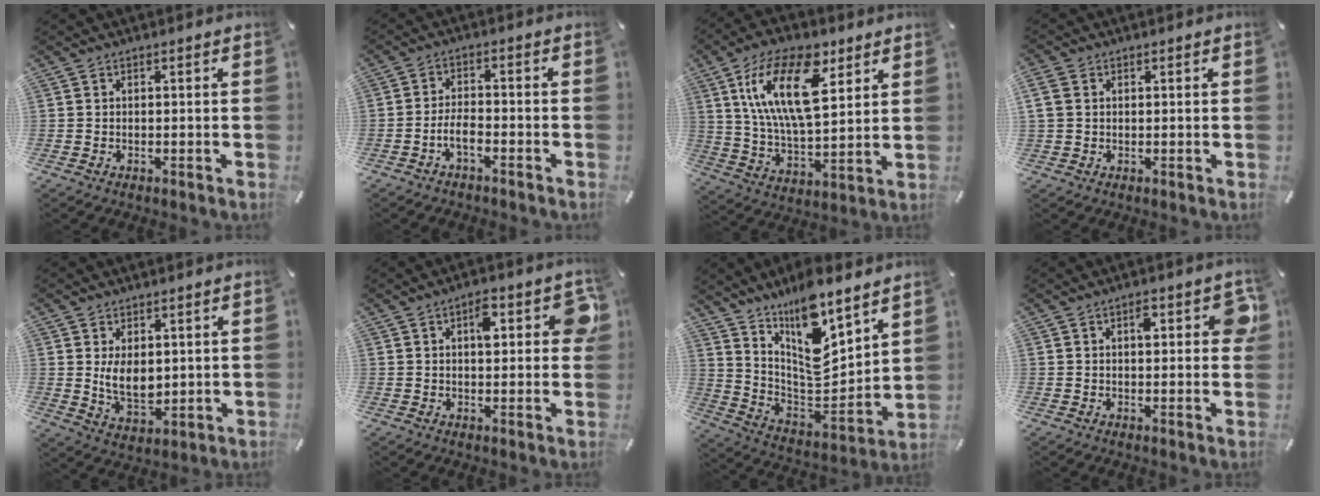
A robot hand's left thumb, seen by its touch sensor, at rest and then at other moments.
{"total": 4.3, "force": [-2.5, 1.7, 3.0], "torque": [-0.056, 0.013, -0.046]}
{"total": 19.7, "force": [9.1, 9.3, 14.8], "torque": [-0.306, -0.019, 0.150]}
{"total": 2.9, "force": [0.9, 2.4, 1.5], "torque": [-0.030, 0.005, 0.017]}
{"total": 7.6, "force": [1.5, 5.1, 5.4], "torque": [-0.102, -0.008, 0.024]}
{"total": 8.0, "force": [2.4, 3.5, 6.8], "torque": [-0.078, -0.011, 0.030]}
{"total": 14.4, "force": [10.0, 6.1, 8.4], "torque": [-0.146, -0.097, 0.179]}
{"total": 5.7, "force": [1.9, 2.3, 4.9], "torque": [-0.054, -0.011, 0.020]}